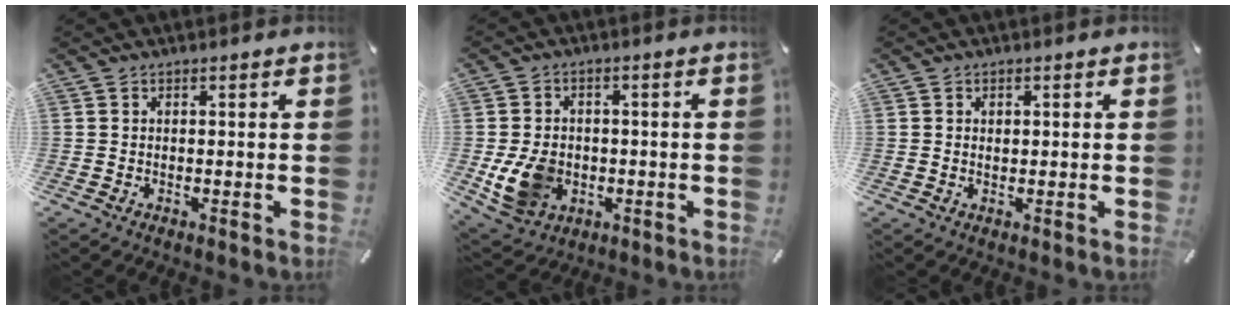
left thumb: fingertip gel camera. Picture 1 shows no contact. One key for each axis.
{"total": 10.0, "fx": -1.9, "fy": 8.2, "fz": 5.4, "tx": -0.115, "ty": 0.011, "tz": -0.031}
{"total": 0.9, "fx": 0.2, "fy": 0.8, "fz": 0.4, "tx": -0.002, "ty": -0.001, "tz": 0.001}